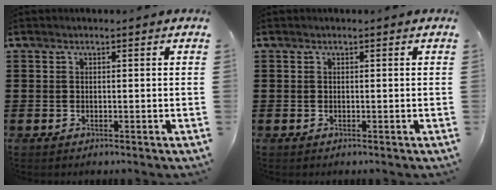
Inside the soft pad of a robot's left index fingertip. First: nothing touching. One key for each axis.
{"total": 0.0}